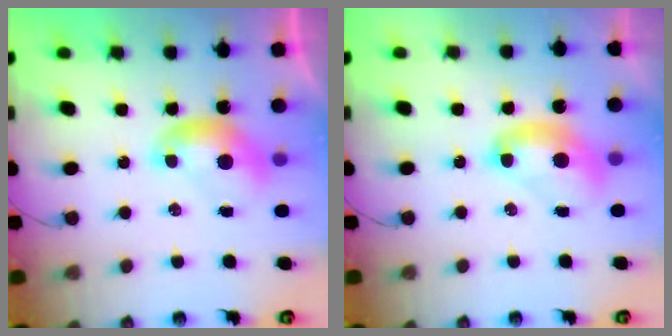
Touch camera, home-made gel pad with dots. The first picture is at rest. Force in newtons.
{"total": 2.7, "press": 2.7, "slide": 0.1}